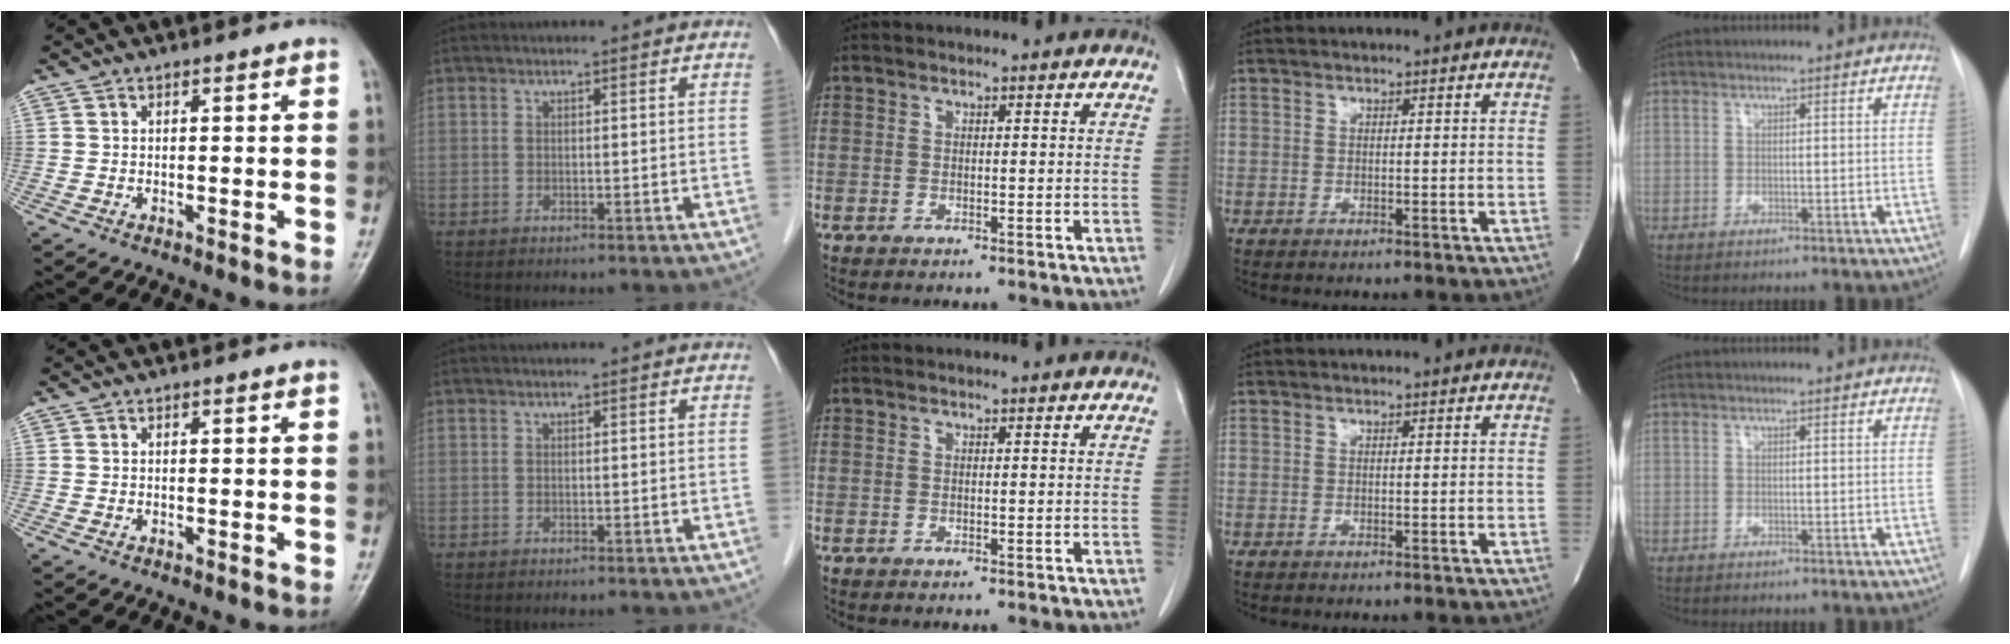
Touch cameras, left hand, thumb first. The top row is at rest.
{}